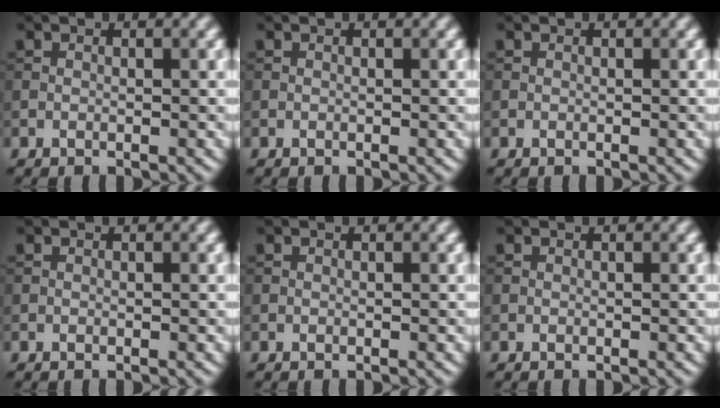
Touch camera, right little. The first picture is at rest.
{"total": 0.0}
{"total": 0.0}
{"total": 0.0}
{"total": 0.0}
{"total": 0.0}